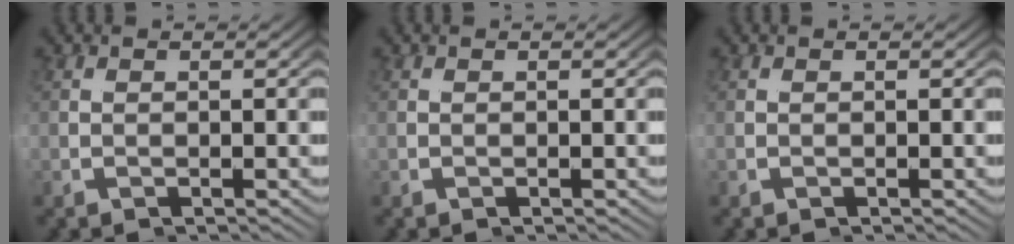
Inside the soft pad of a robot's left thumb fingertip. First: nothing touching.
{"total": 0.0}
{"total": 0.0}